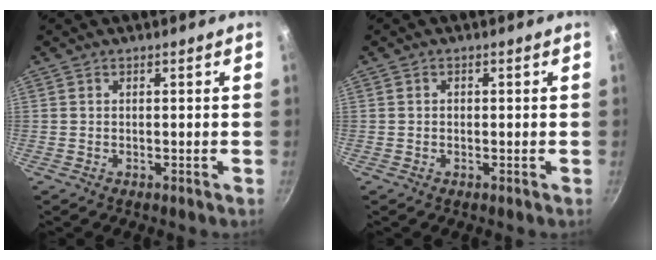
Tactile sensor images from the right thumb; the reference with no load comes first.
{"total": 0.7, "force": [-0.1, 0.7, 0.3], "torque": [-0.003, 0.004, -0.002]}